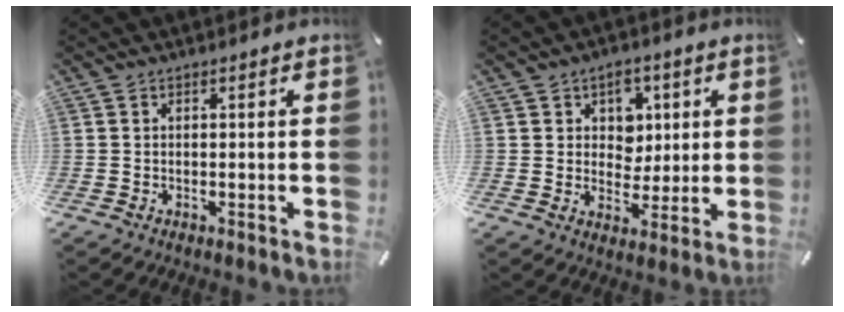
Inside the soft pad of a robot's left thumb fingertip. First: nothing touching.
{"total": 7.2, "force": [2.3, 6.4, 2.4], "torque": [-0.030, -0.006, 0.037]}